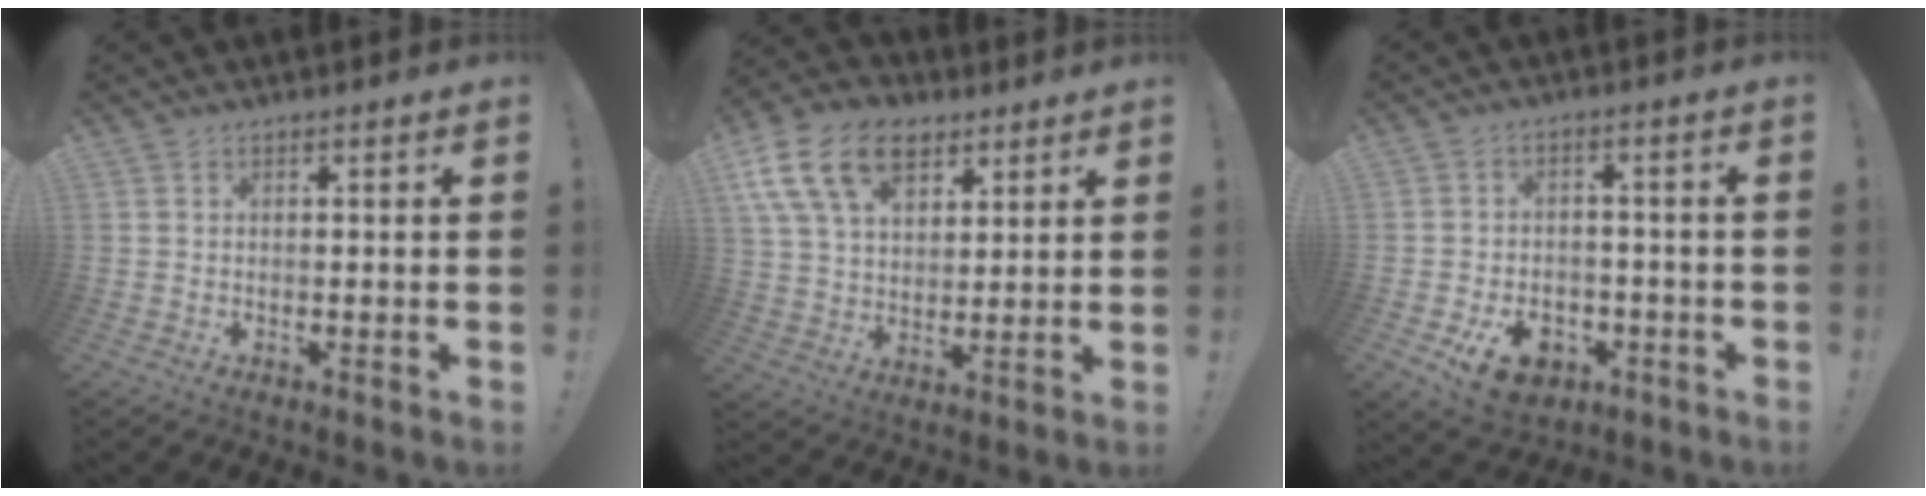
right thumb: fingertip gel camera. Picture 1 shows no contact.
{"total": 17.3, "force": [8.8, 11.1, 10.0], "torque": [-0.175, -0.026, 0.166]}
{"total": 9.5, "force": [-4.9, 6.5, 5.1], "torque": [-0.068, 0.032, -0.082]}